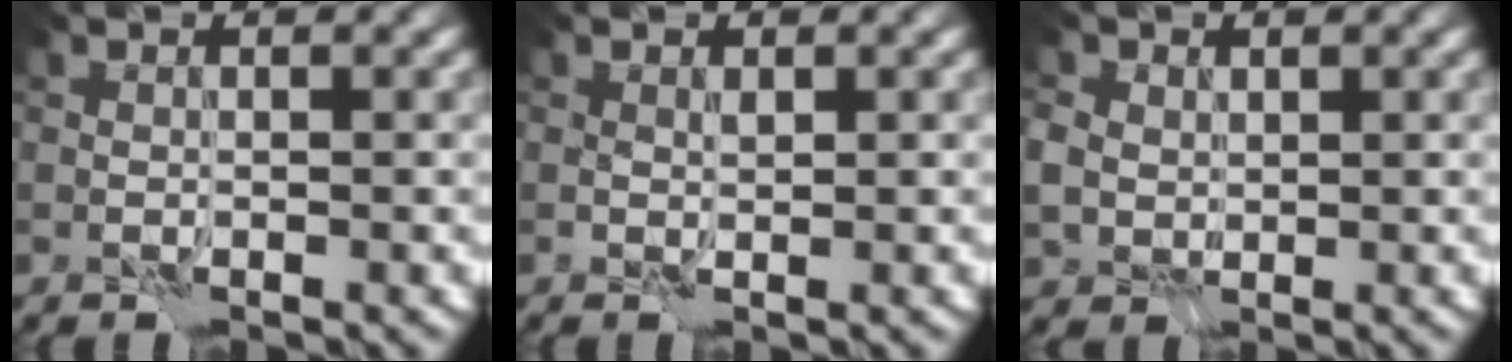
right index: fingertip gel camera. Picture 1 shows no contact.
{"total": 0.6, "force": [0.4, 0.3, 0.3], "torque": [-0.006, -0.002, 0.007]}
{"total": 2.9, "force": [0.9, 2.6, 1.0], "torque": [-0.029, 0.000, 0.016]}